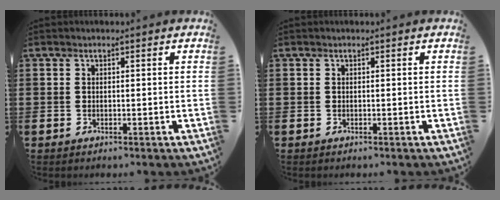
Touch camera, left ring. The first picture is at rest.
{"total": 0.0}